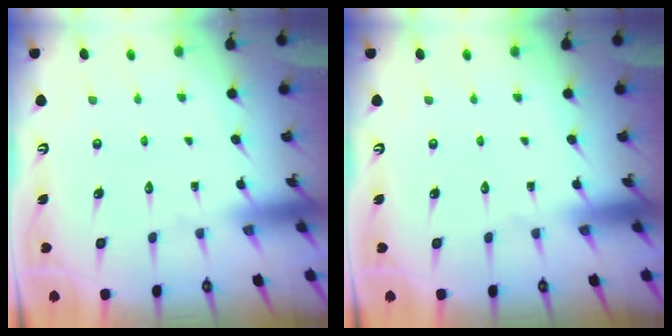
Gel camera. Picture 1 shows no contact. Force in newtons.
{"total": 0.0}